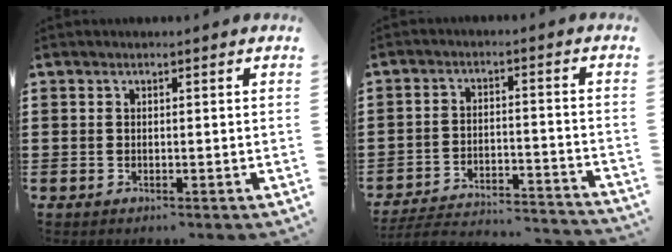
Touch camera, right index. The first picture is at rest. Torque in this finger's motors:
{"motor_torque": [0.38, 1.23, -1.05, -0.21]}